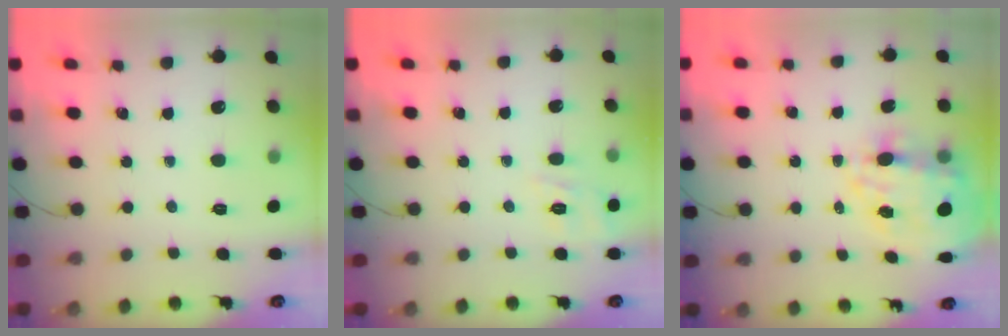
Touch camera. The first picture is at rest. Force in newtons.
{"total": 2.4, "press": 1.4, "slide": 2.0}
{"total": 15.8, "press": 15.3, "slide": 3.8}